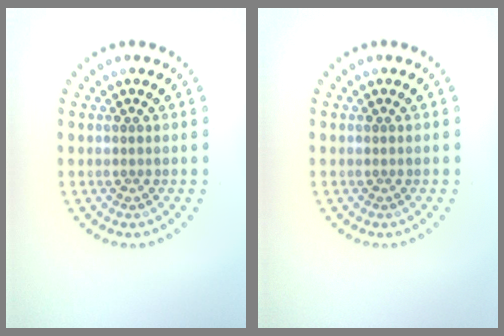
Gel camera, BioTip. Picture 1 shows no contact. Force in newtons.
{"total": 0.0}